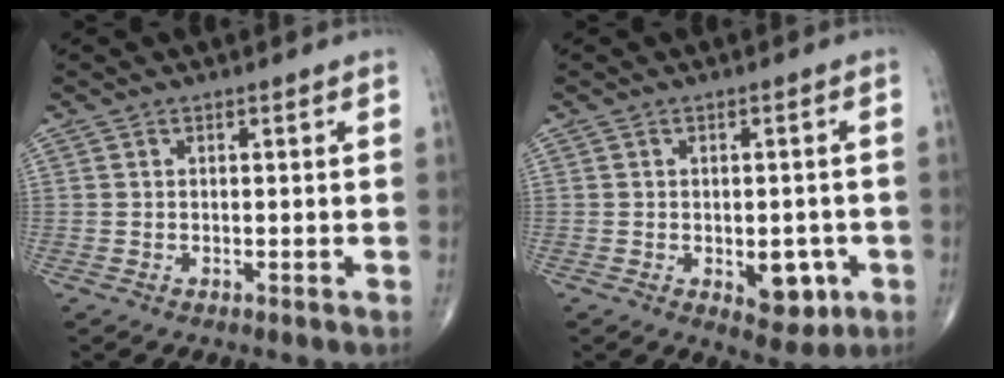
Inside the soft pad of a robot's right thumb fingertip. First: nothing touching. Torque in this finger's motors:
{"motor_torque": [2.58, 2.47, 0.31, -0.56, 0.05]}